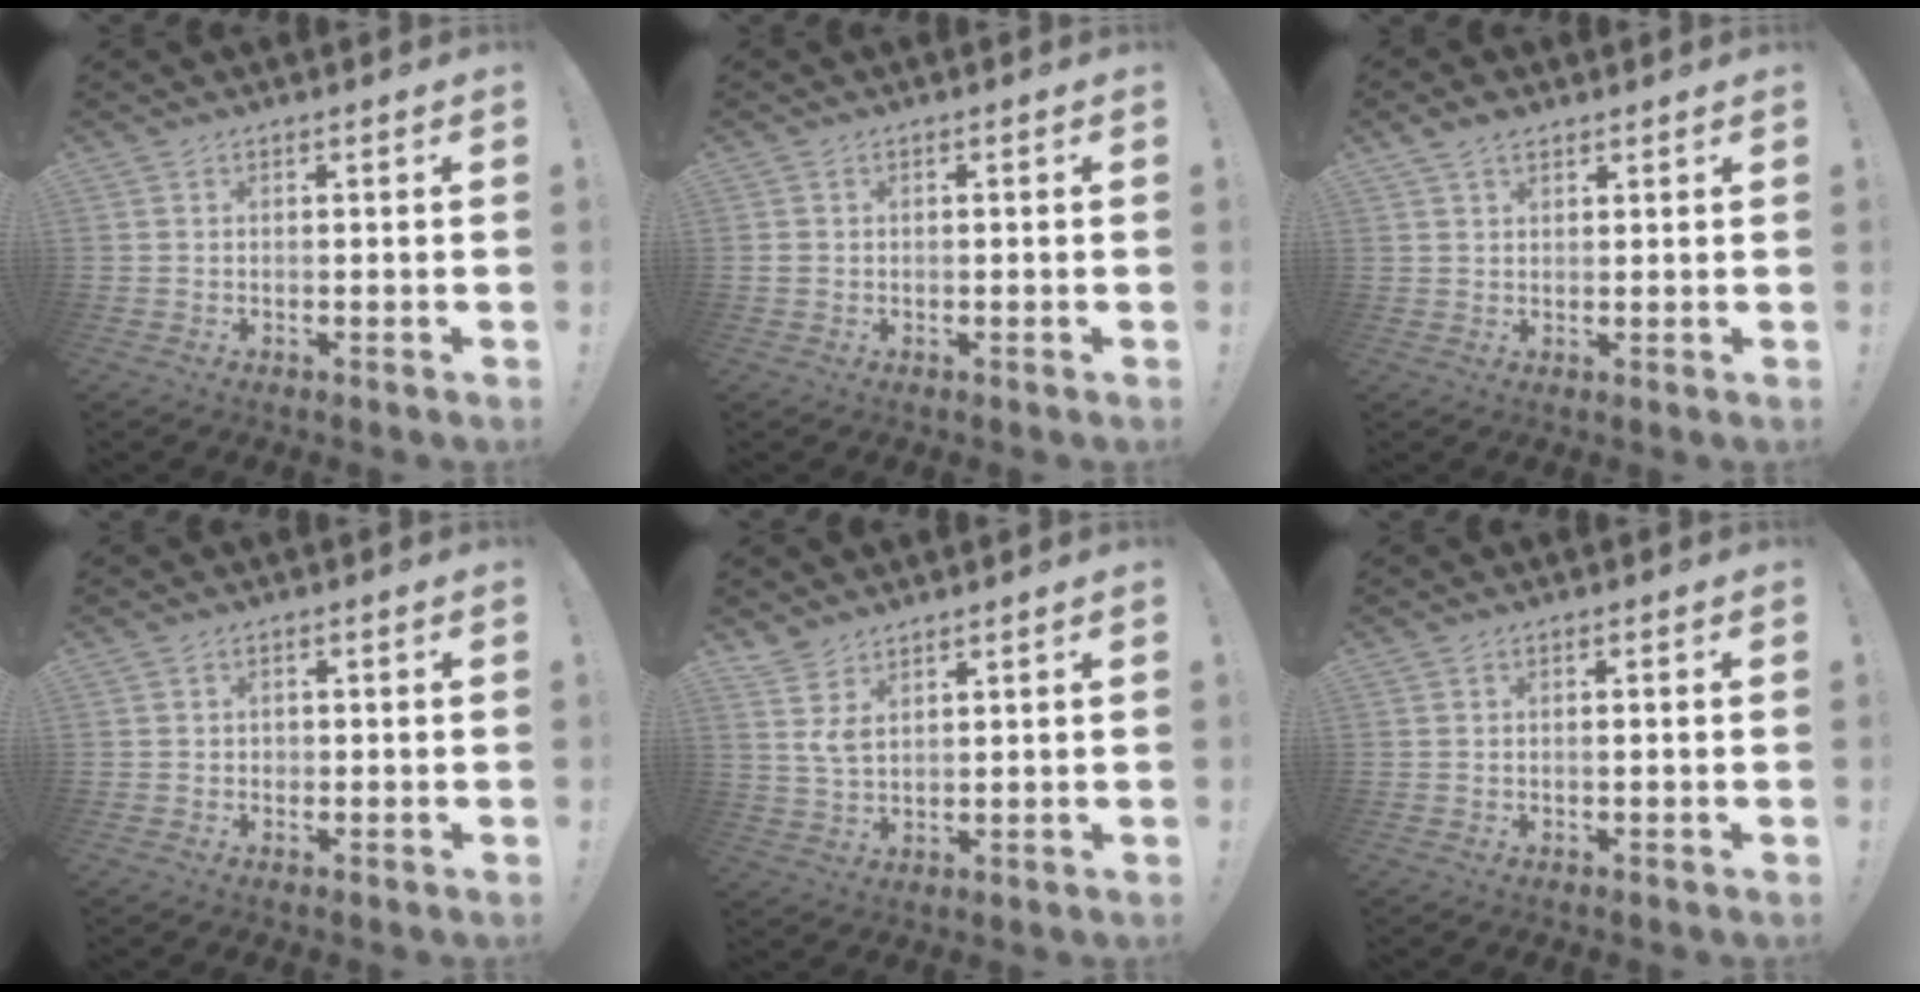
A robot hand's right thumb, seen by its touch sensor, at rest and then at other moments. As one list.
[{"total": 1.4, "force": [-0.5, 1.0, 0.7], "torque": [-0.011, 0.006, -0.009]}, {"total": 3.4, "force": [2.4, 1.9, 1.5], "torque": [-0.021, -0.008, 0.044]}, {"total": 1.4, "force": [-0.5, 1.1, 0.6], "torque": [-0.008, 0.005, -0.010]}, {"total": 5.8, "force": [3.5, 2.8, 3.7], "torque": [-0.079, -0.017, 0.066]}, {"total": 1.0, "force": [-0.5, 0.0, 0.9], "torque": [-0.016, 0.000, -0.009]}]